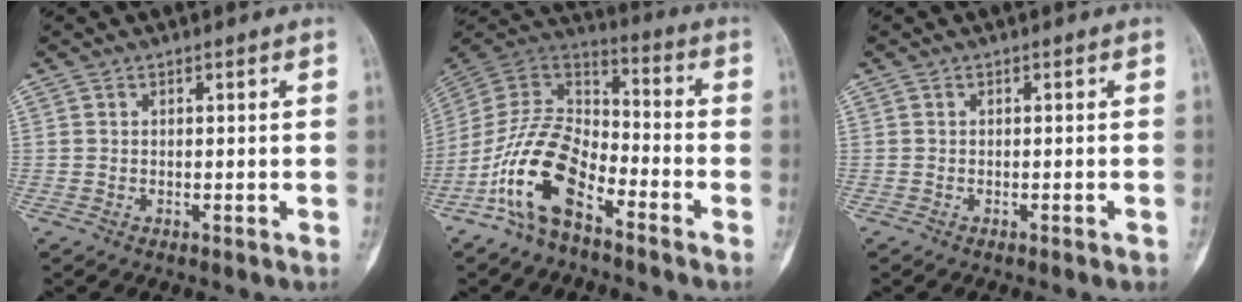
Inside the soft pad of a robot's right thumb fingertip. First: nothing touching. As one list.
[{"total": 14.8, "force": [-8.1, 7.2, 10.2], "torque": [-0.186, 0.073, -0.164]}, {"total": 1.1, "force": [-0.7, 0.0, 0.8], "torque": [-0.015, 0.003, -0.007]}]